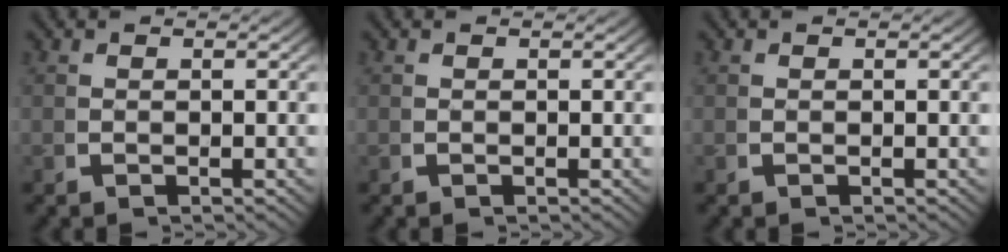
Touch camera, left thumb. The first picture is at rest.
{"total": 0.0}
{"total": 0.0}